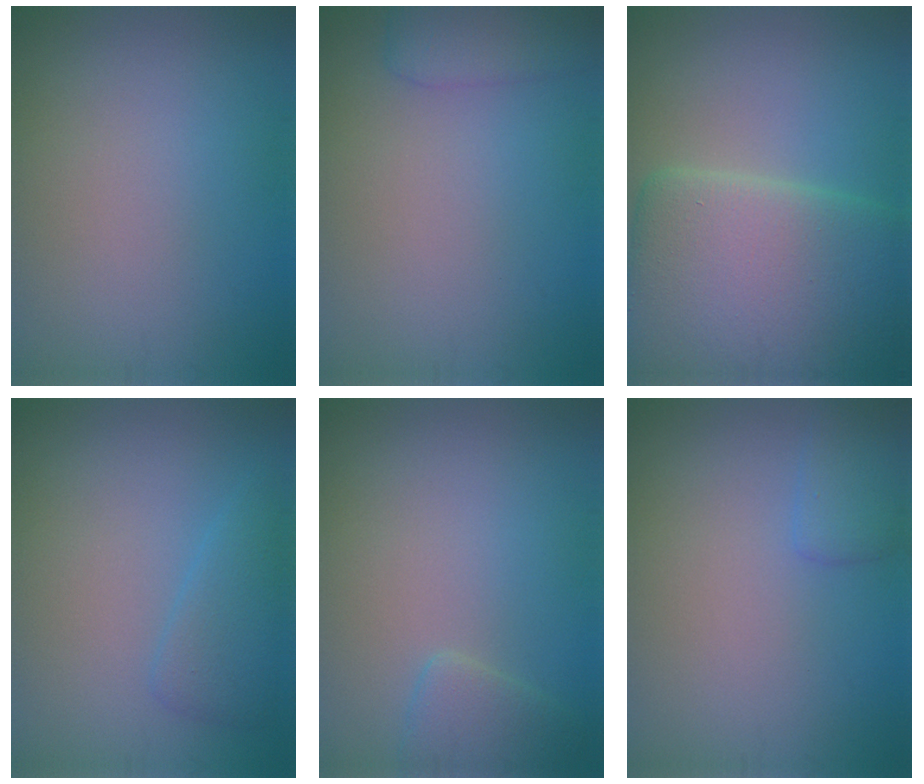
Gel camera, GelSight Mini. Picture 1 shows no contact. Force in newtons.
{"total": 2.5, "press": 2.5, "slide": 0.2}
{"total": 12.4, "press": 12.3, "slide": 0.6}
{"total": 2.4, "press": 2.4, "slide": 0.2}
{"total": 1.8, "press": 1.8, "slide": 0.2}
{"total": 1.6, "press": 1.6, "slide": 0.1}